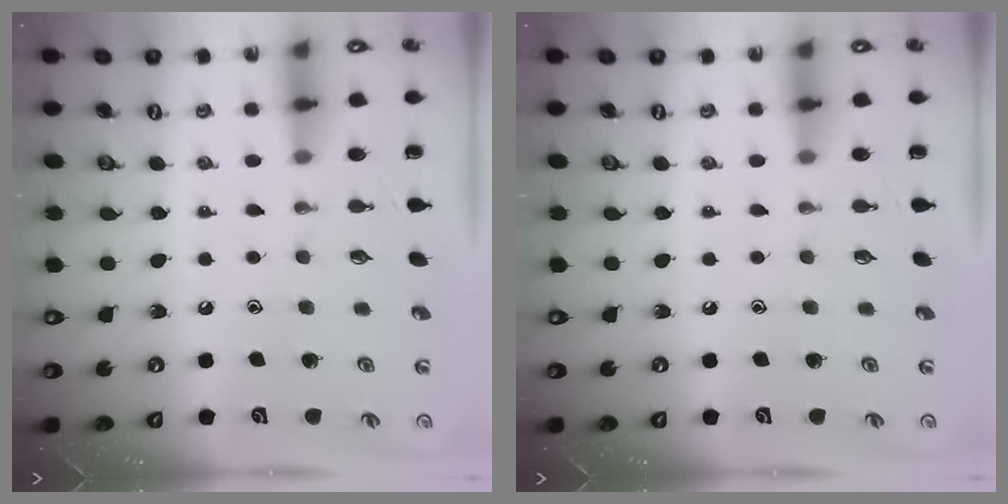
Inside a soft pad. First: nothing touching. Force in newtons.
{"total": 0.0}